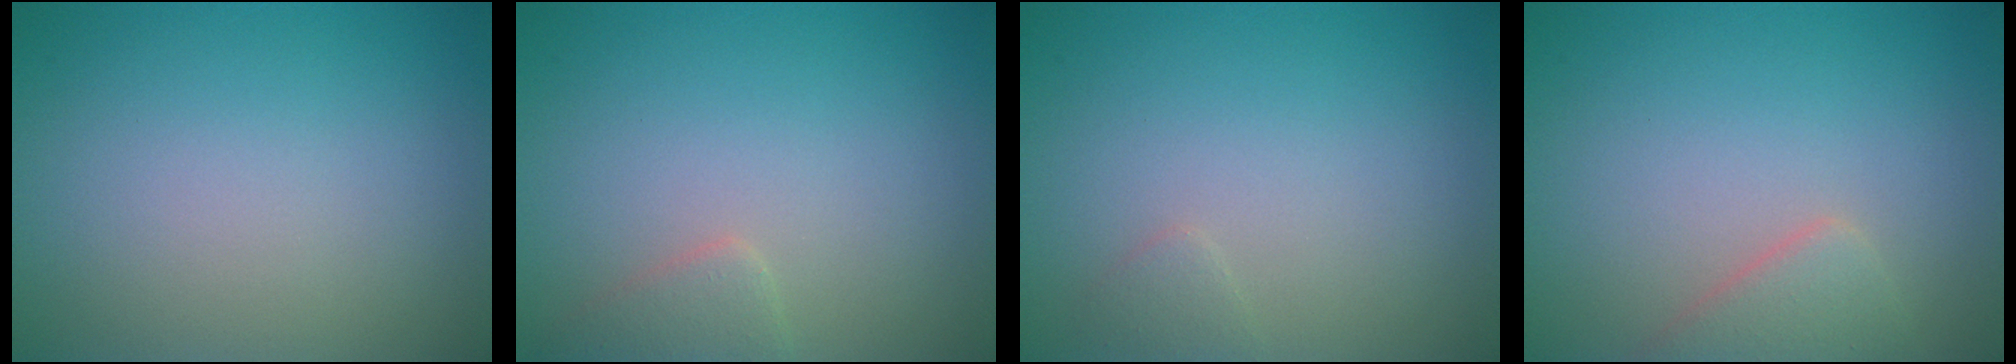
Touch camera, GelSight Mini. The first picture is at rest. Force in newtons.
{"total": 1.6, "press": 1.6, "slide": 0.0}
{"total": 0.8, "press": 0.7, "slide": 0.1}
{"total": 2.4, "press": 2.4, "slide": 0.2}